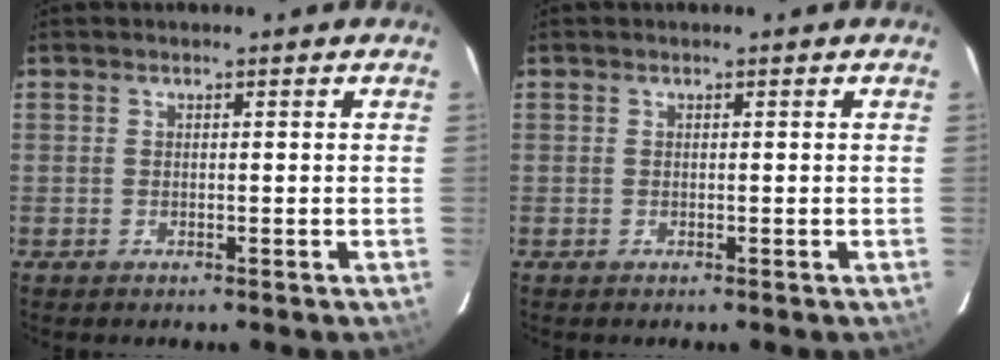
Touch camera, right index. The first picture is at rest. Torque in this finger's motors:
{"motor_torque": [-0.01, 0.01, 0.01, 0.01]}